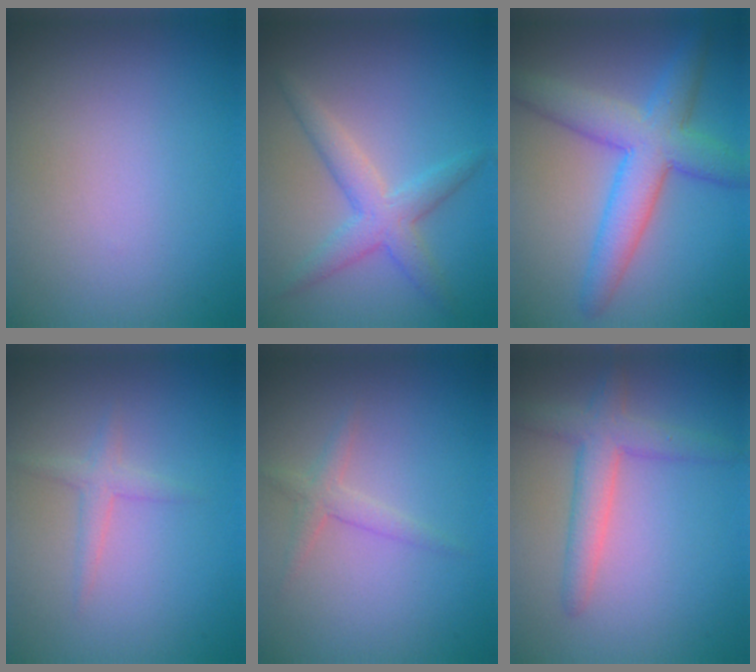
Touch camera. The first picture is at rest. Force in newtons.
{"total": 3.6, "press": 3.6, "slide": 0.1}
{"total": 6.6, "press": 6.6, "slide": 0.1}
{"total": 1.5, "press": 1.5, "slide": 0.1}
{"total": 1.7, "press": 1.7, "slide": 0.1}
{"total": 3.7, "press": 3.7, "slide": 0.1}